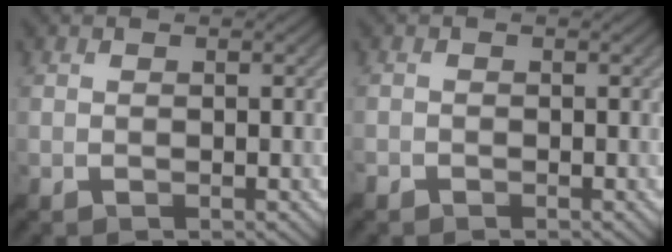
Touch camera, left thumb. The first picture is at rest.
{"total": 0.8, "force": [-0.7, 0.3, 0.0], "torque": [-0.002, -0.003, -0.017]}